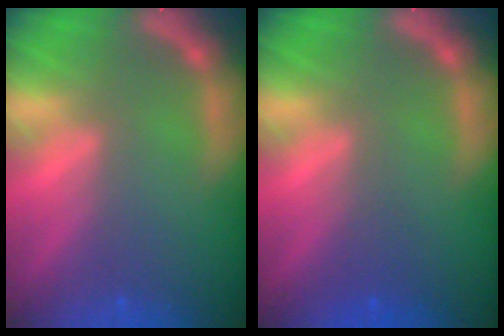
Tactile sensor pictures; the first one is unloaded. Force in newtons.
{"total": 1.5}